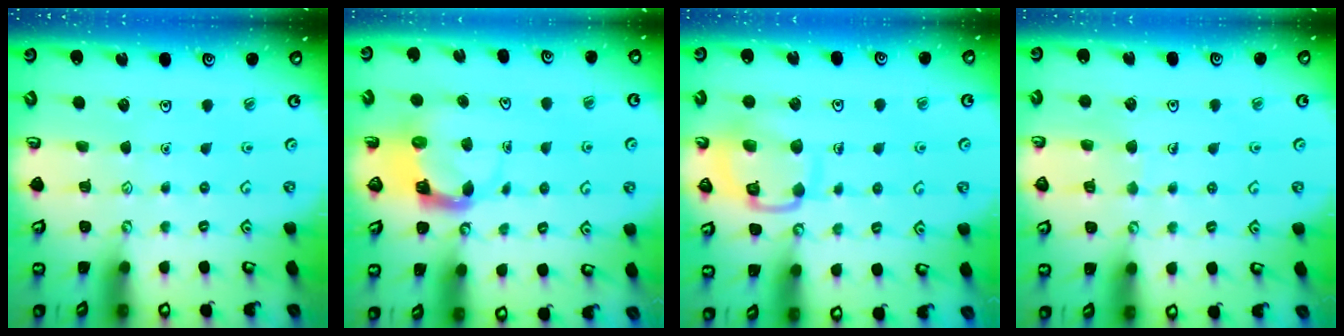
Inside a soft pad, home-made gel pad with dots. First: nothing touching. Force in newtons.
{"total": 4.2, "press": 4.2, "slide": 0.3}
{"total": 13.1, "press": 13.1, "slide": 1.4}
{"total": 4.6, "press": 4.6, "slide": 0.3}